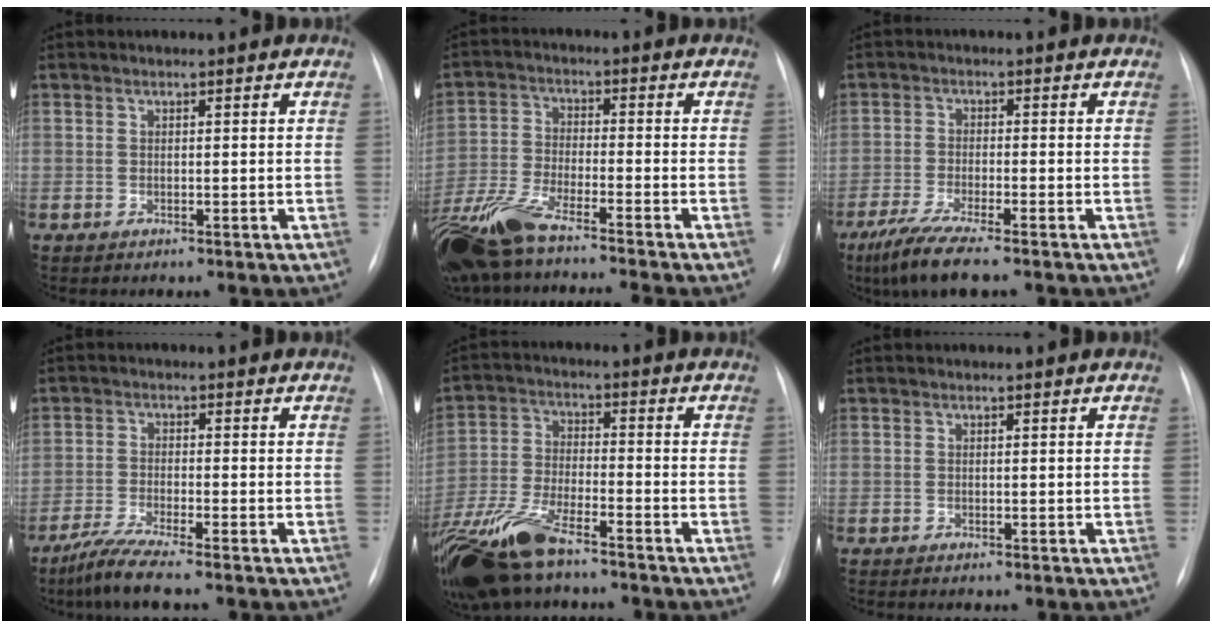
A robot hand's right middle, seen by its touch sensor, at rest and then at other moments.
{"total": 14.9, "force": [-12.1, 0.8, 8.6], "torque": [-0.184, -0.031, -0.220]}
{"total": 7.8, "force": [-5.8, 0.3, 5.3], "torque": [-0.099, -0.023, -0.099]}
{"total": 5.3, "force": [-4.3, -0.6, 3.1], "torque": [-0.070, -0.022, -0.086]}
{"total": 14.9, "force": [-11.1, 4.1, 9.0], "torque": [-0.204, -0.026, -0.210]}
{"total": 0.0}